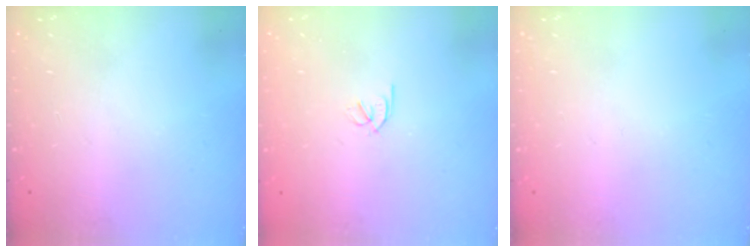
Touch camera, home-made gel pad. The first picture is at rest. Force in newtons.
{"total": 1.8, "press": 1.7, "slide": 0.5}
{"total": 0.0}